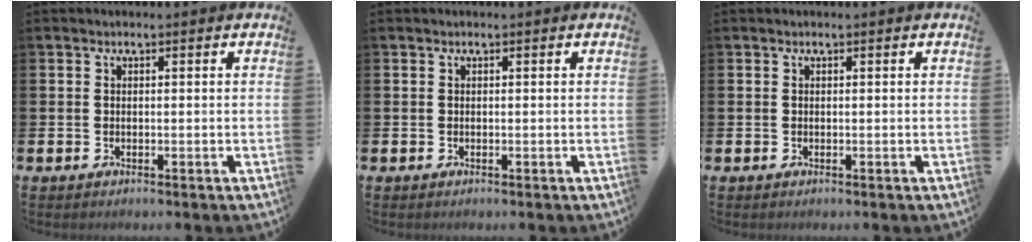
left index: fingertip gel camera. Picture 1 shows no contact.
{"total": 0.0}
{"total": 0.0}